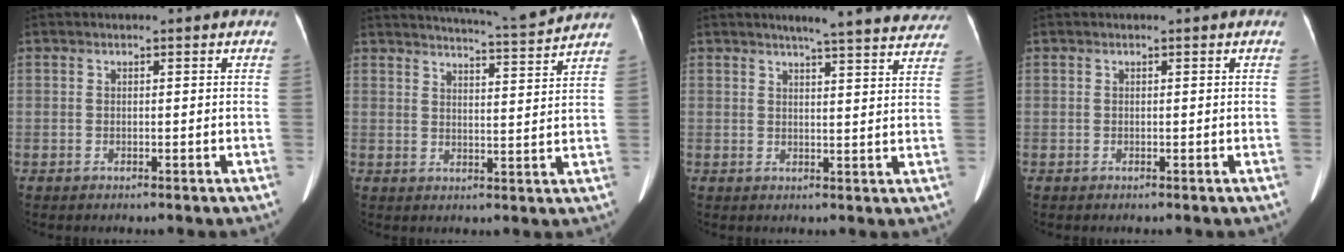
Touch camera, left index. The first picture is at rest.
{"total": 10.3, "force": [9.9, -1.6, 2.6], "torque": [-0.049, -0.016, 0.132]}
{"total": 15.8, "force": [14.3, 1.6, 6.6], "torque": [-0.069, -0.016, 0.157]}
{"total": 0.0}